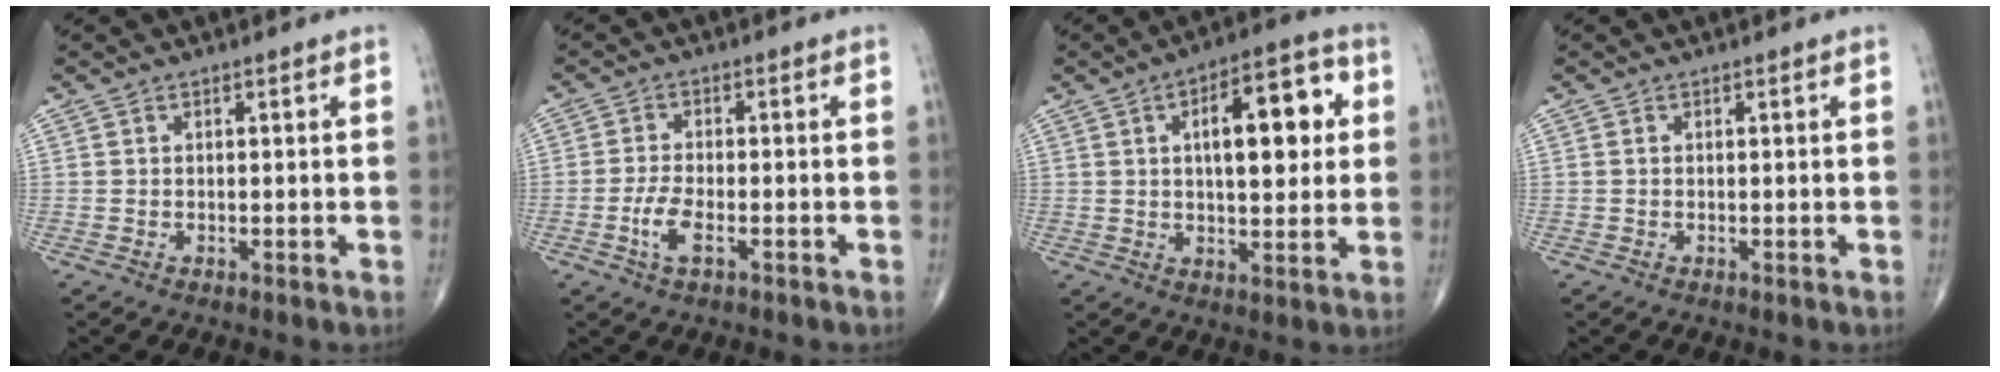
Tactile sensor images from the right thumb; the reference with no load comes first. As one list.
[{"total": 4.4, "force": [-1.8, 1.7, 3.6], "torque": [-0.082, 0.007, -0.035]}, {"total": 14.7, "force": [3.3, 6.3, 12.8], "torque": [-0.155, 0.011, 0.044]}, {"total": 0.0}]